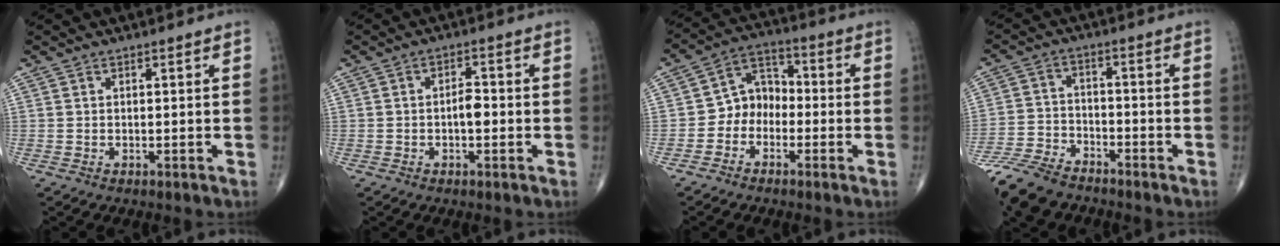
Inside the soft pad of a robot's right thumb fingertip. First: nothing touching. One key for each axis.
{"total": 3.2, "fx": -0.6, "fy": 1.6, "fz": 2.7, "tx": -0.035, "ty": 0.009, "tz": -0.014}
{"total": 7.3, "fx": -2.0, "fy": 5.8, "fz": 4.0, "tx": -0.036, "ty": 0.037, "tz": -0.054}
{"total": 11.8, "fx": -9.6, "fy": 5.0, "fz": 4.8, "tx": -0.092, "ty": 0.022, "tz": -0.180}